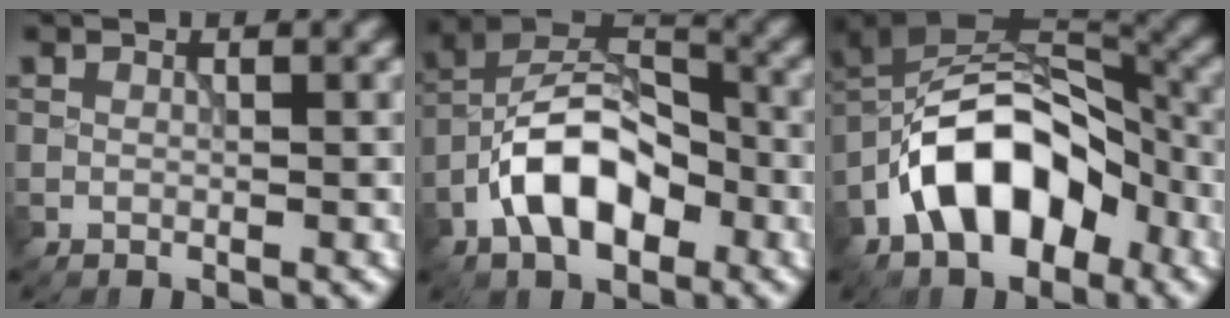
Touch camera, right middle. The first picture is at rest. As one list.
[{"total": 8.7, "force": [-3.4, 4.9, 6.4], "torque": [-0.110, 0.020, -0.070]}, {"total": 11.1, "force": [-4.8, 6.5, 7.5], "torque": [-0.118, 0.017, -0.093]}]